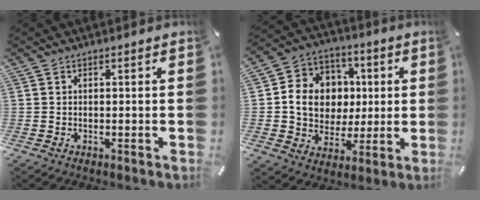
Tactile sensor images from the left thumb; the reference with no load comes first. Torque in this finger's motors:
{"motor_torque": [1.97, 3.04, 0.33, -0.21, 0.16]}